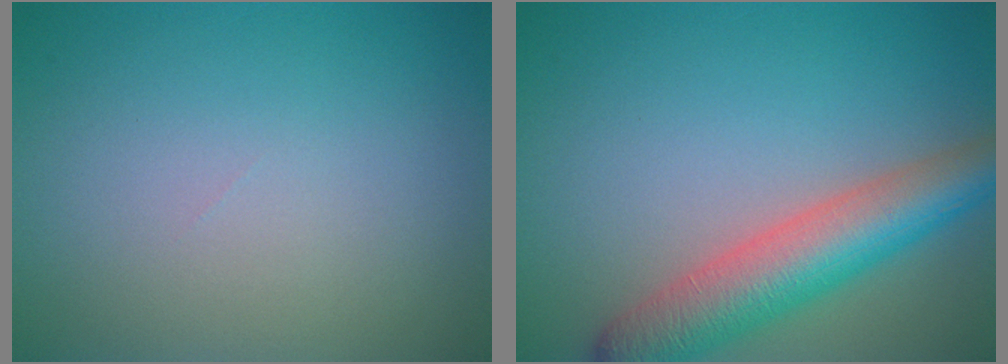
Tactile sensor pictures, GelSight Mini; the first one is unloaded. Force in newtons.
{"total": 6.9, "press": 6.9, "slide": 0.2}